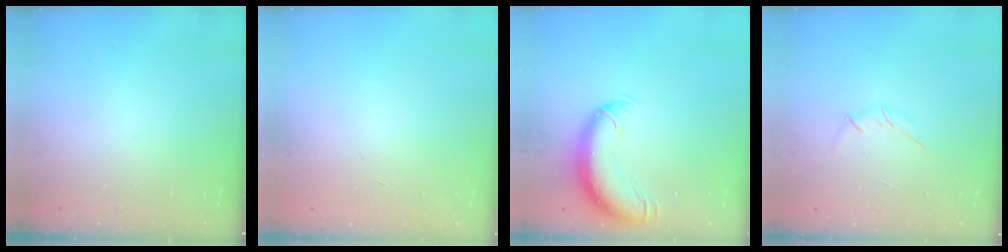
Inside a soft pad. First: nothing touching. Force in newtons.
{"total": 0.6, "press": 0.5, "slide": 0.2}
{"total": 13.5, "press": 13.1, "slide": 3.5}
{"total": 3.1, "press": 3.0, "slide": 0.8}